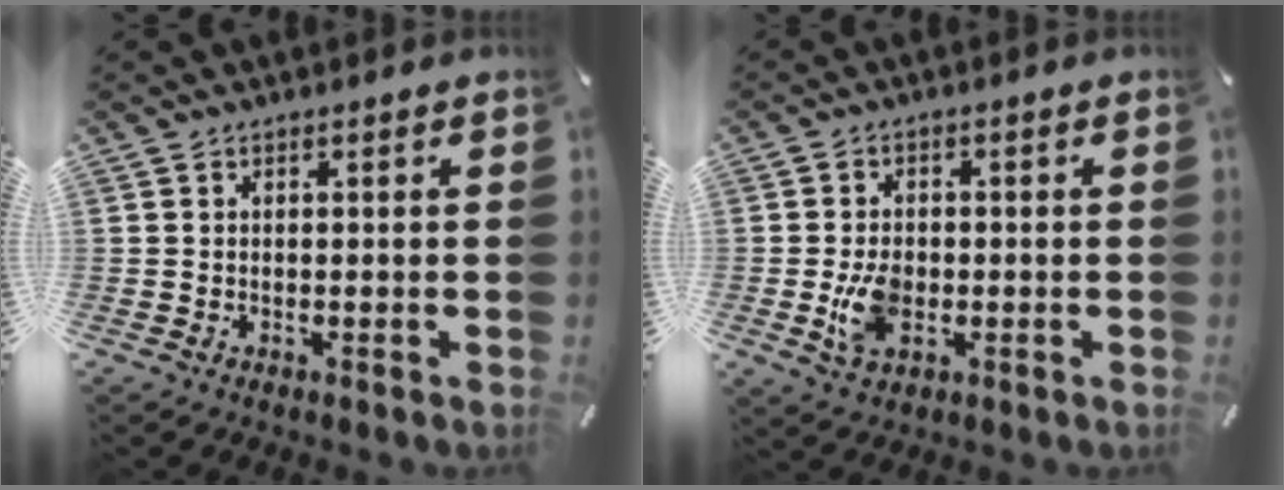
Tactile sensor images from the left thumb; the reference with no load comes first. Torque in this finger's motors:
{"motor_torque": [0.16, 0.26, 0.07, 0.07, 0.06]}